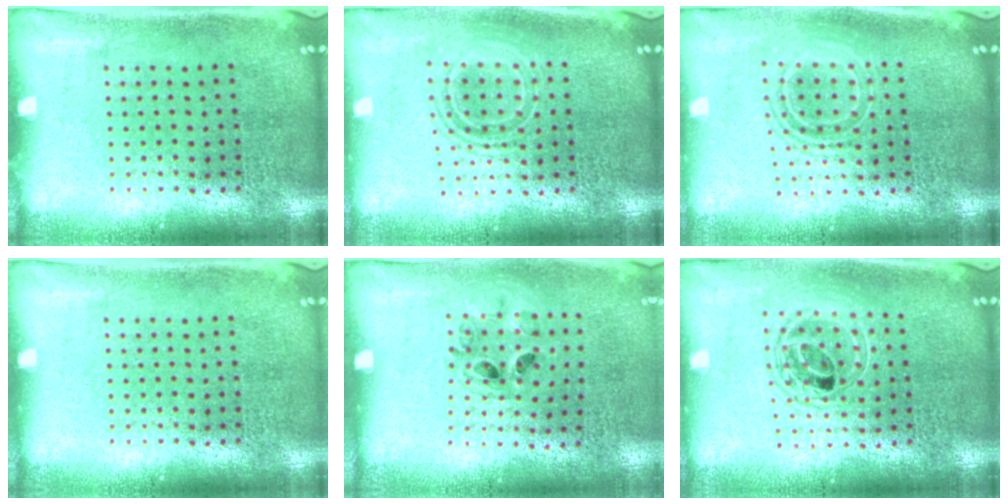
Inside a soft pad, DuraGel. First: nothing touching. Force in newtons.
{"total": 1.8, "press": 1.4, "slide": 1.2}
{"total": 1.7, "press": 1.3, "slide": 1.0}
{"total": 0.0}
{"total": 0.9, "press": 0.8, "slide": 0.3}
{"total": 1.7, "press": 1.4, "slide": 0.9}